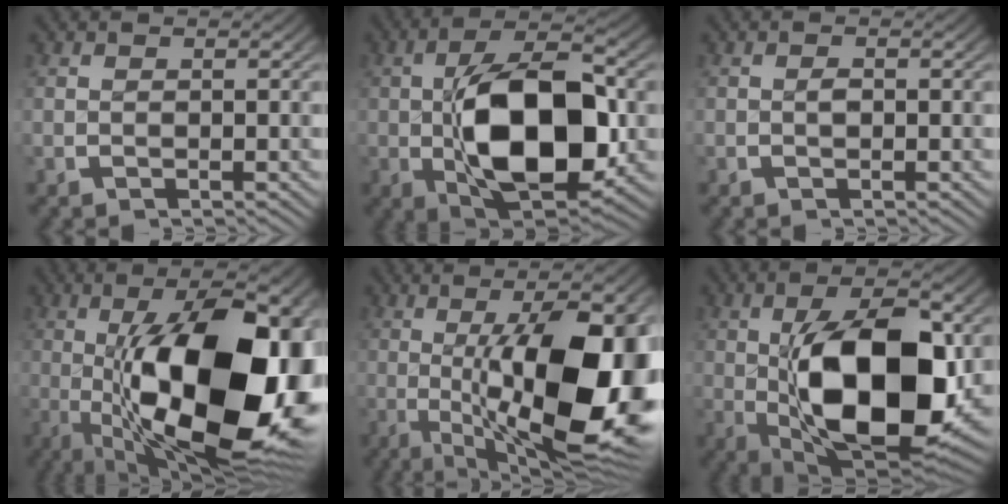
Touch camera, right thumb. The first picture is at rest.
{"total": 15.9, "force": [-2.0, 8.9, 13.1], "torque": [-0.251, -0.046, -0.016]}
{"total": 0.7, "force": [-0.3, 0.4, 0.5], "torque": [-0.015, -0.004, -0.005]}
{"total": 26.6, "force": [-3.2, 13.4, 22.8], "torque": [-0.358, -0.044, -0.022]}
{"total": 21.4, "force": [-2.6, 9.9, 18.8], "torque": [-0.285, -0.036, -0.017]}
{"total": 20.8, "force": [-2.5, 11.5, 17.2], "torque": [-0.308, -0.051, -0.016]}